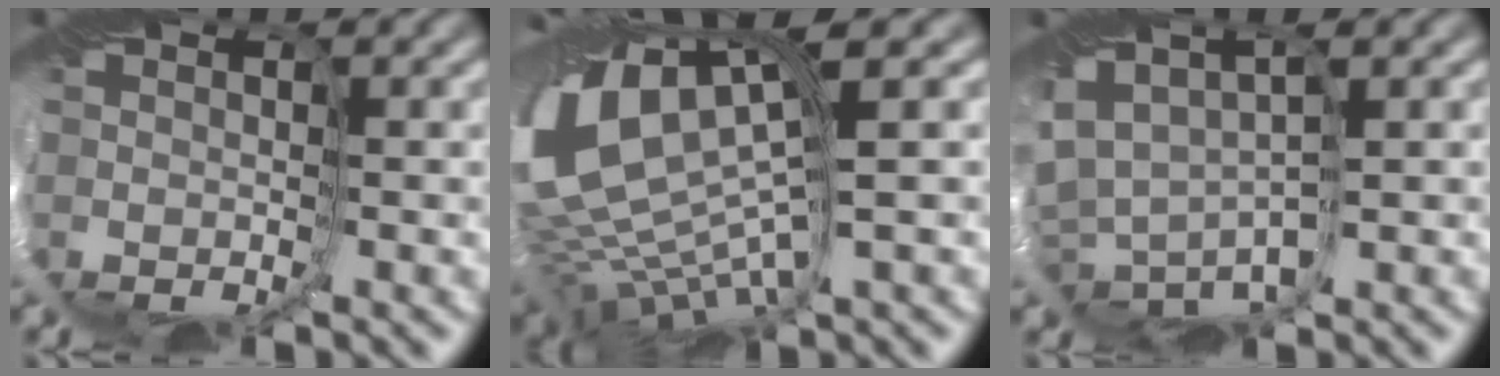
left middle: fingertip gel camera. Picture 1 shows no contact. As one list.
[{"total": 12.3, "force": [2.2, 6.1, 10.5], "torque": [-0.247, -0.005, 0.067]}, {"total": 3.5, "force": [0.2, 2.2, 2.7], "torque": [-0.075, 0.014, 0.033]}]